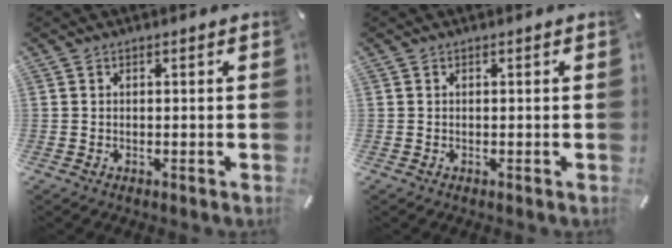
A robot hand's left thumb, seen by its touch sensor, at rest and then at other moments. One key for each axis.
{"total": 0.0}